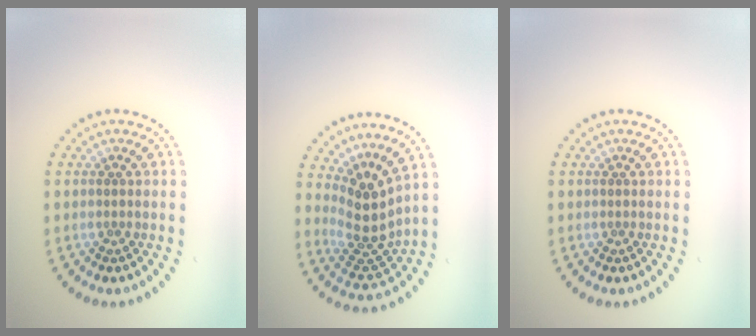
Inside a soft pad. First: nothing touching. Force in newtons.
{"total": 3.9, "press": 2.9, "slide": 2.7}
{"total": 0.0}